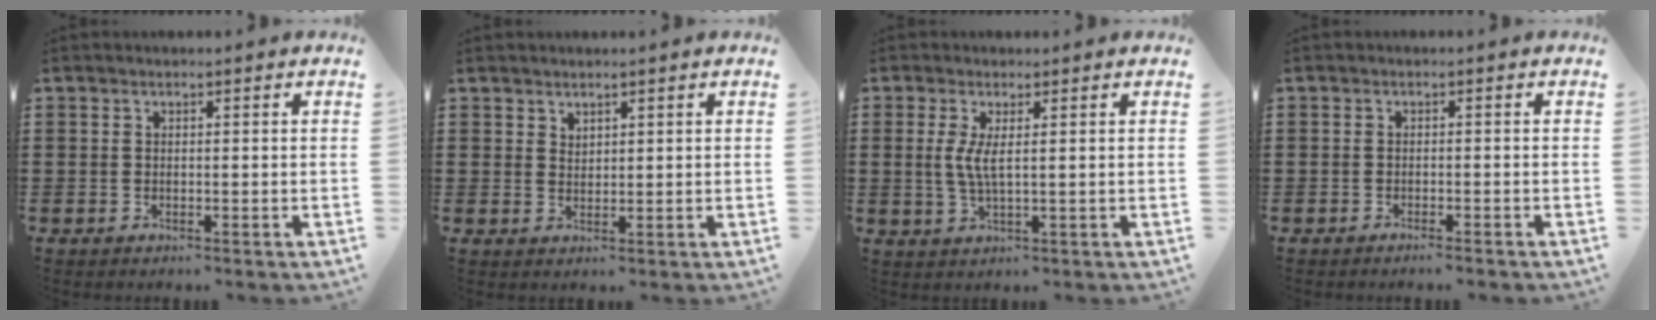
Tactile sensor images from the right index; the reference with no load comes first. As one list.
[{"total": 1.6, "force": [1.4, 0.6, 0.0], "torque": [-0.001, 0.002, 0.028]}, {"total": 3.6, "force": [0.5, 0.5, 3.5], "torque": [-0.075, -0.005, 0.005]}, {"total": 0.9, "force": [-0.8, -0.1, 0.4], "torque": [-0.008, -0.001, -0.016]}]